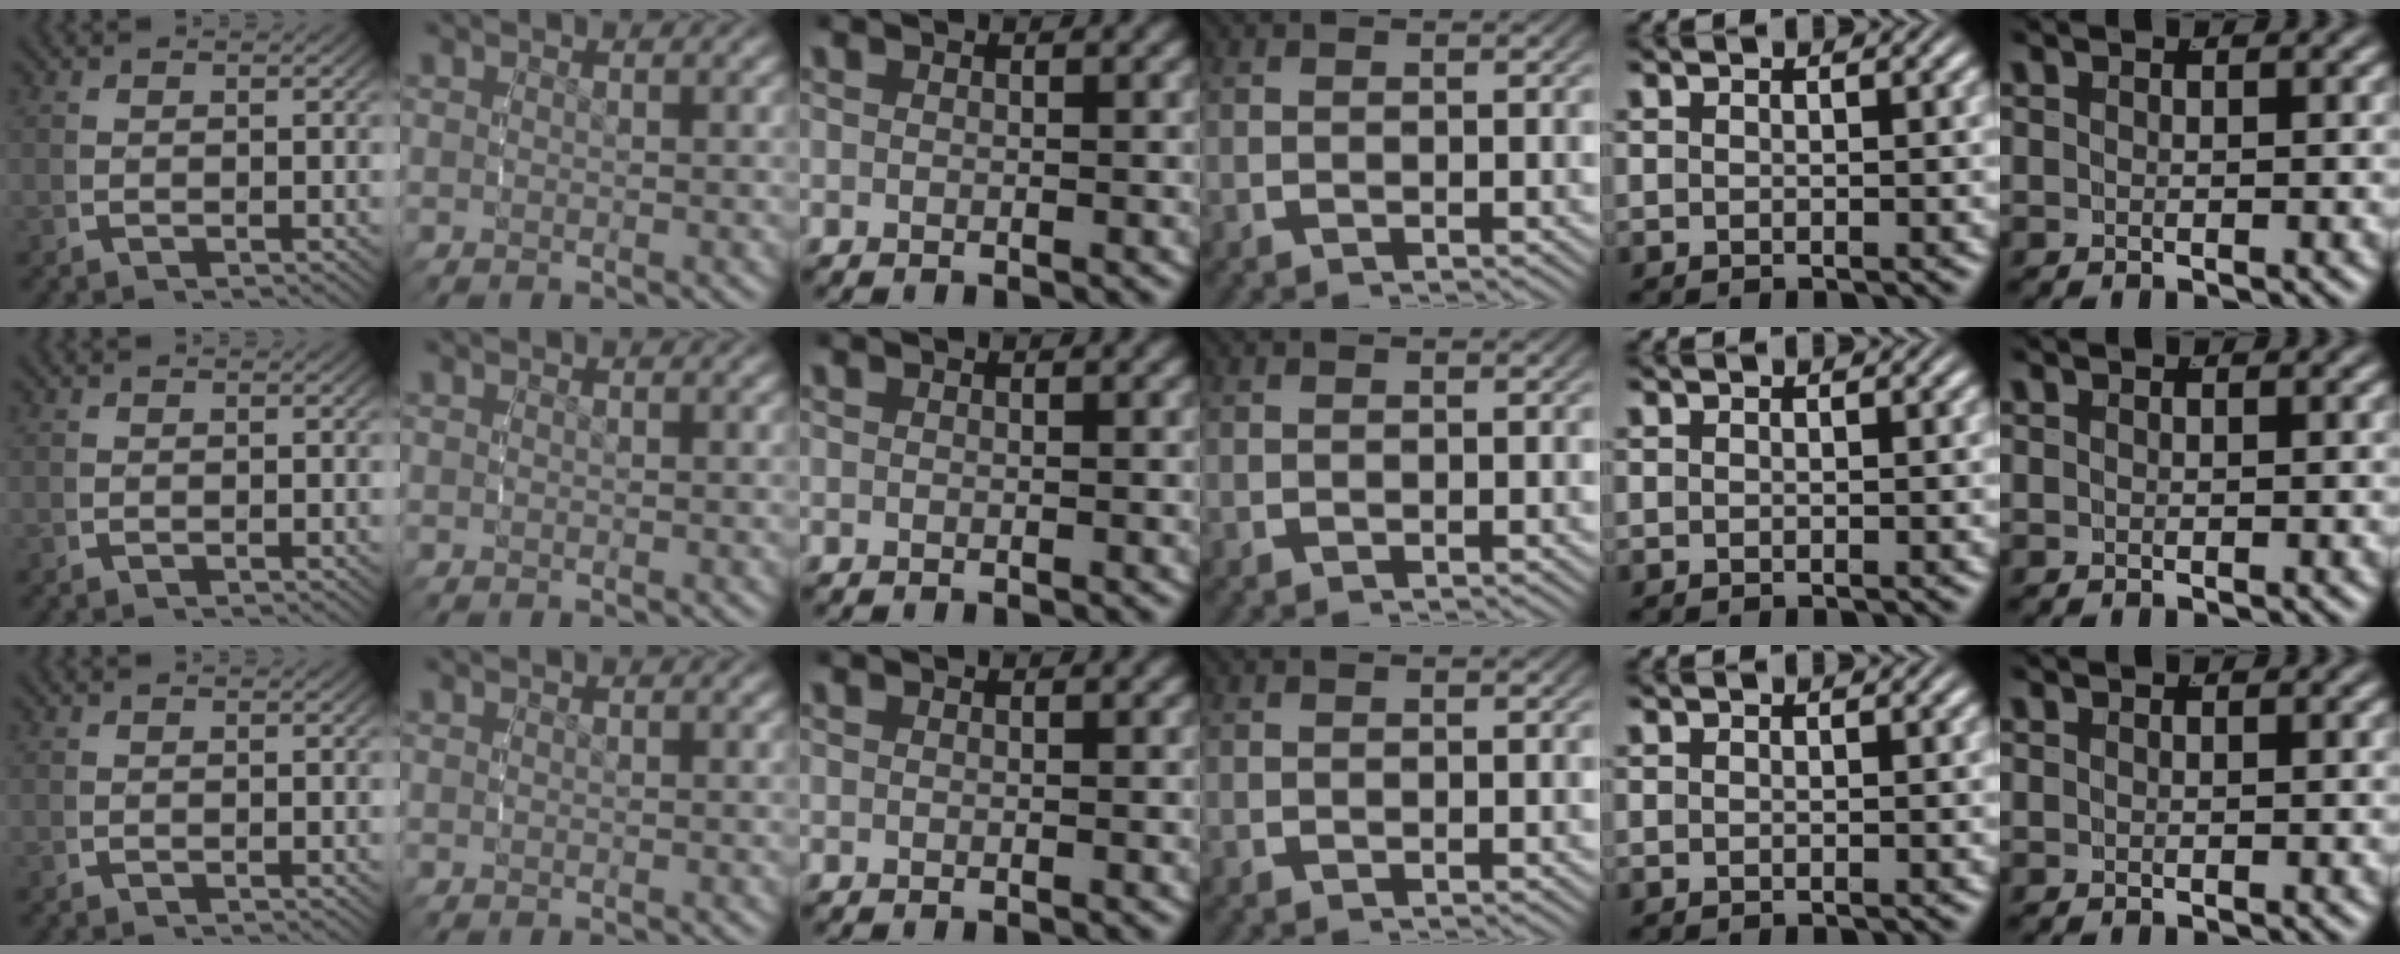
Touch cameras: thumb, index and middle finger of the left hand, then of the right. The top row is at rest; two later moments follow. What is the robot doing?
{"motion": "reach", "object": "paper plate"}